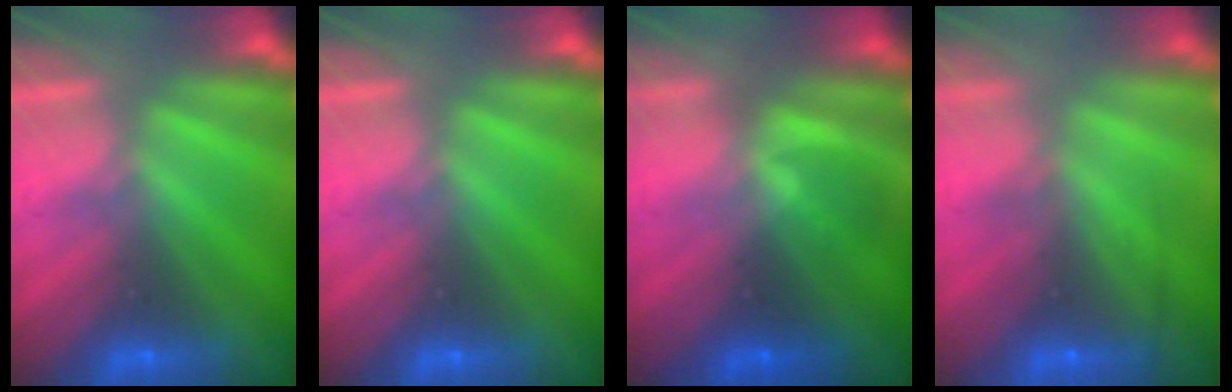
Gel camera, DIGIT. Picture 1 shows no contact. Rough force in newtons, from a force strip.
{"total": 0.0}
{"total": 1.2}
{"total": 2.2}